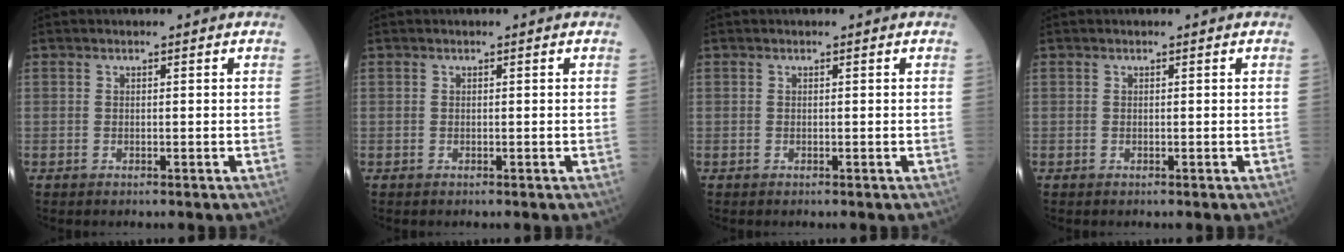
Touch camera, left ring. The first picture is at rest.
{"total": 0.0}
{"total": 0.0}
{"total": 0.0}